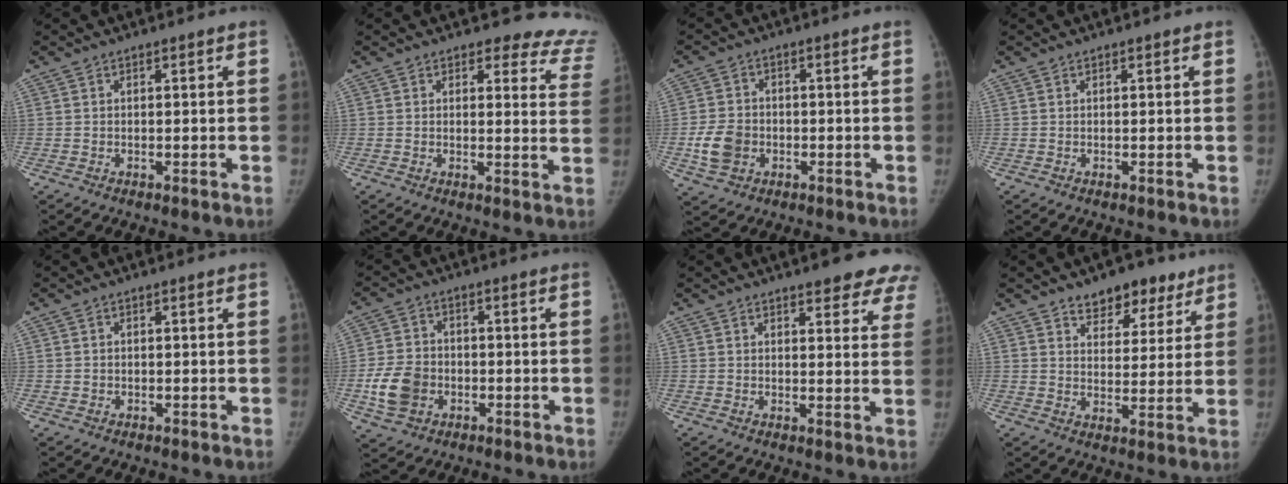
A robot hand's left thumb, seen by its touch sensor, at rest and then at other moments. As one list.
[{"total": 13.2, "force": [12.4, 4.5, 0.9], "torque": [0.056, -0.102, 0.095]}, {"total": 7.1, "force": [-1.9, 5.6, 3.9], "torque": [-0.064, 0.008, -0.033]}, {"total": 0.0}, {"total": 0.7, "force": [-0.1, 0.7, 0.1], "torque": [0.004, 0.003, -0.001]}, {"total": 9.0, "force": [-2.4, 7.1, 4.9], "torque": [-0.081, 0.011, -0.044]}, {"total": 11.6, "force": [8.8, 3.8, 6.4], "torque": [-0.031, -0.033, 0.087]}, {"total": 9.9, "force": [7.0, 5.7, 4.2], "torque": [-0.014, -0.035, 0.104]}]